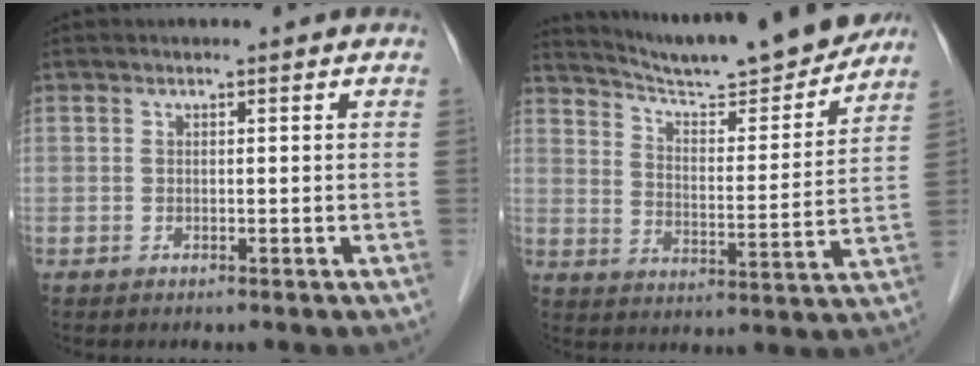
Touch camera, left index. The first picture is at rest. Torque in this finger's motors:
{"motor_torque": [-0.02, -0.26, 0.24, 0.05]}